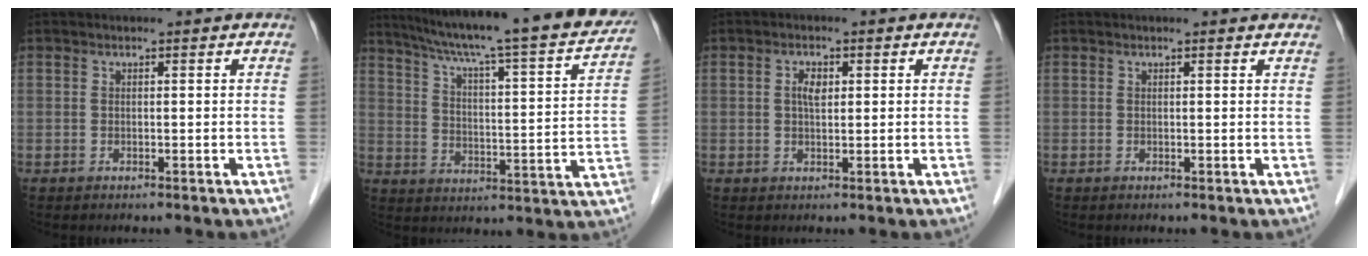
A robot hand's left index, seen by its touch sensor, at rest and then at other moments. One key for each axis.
{"total": 26.4, "fx": 22.7, "fy": 1.8, "fz": 13.3, "tx": -0.208, "ty": -0.031, "tz": 0.298}
{"total": 2.2, "fx": 0.6, "fy": 1.0, "fz": 1.8, "tx": -0.038, "ty": 0.005, "tz": 0.011}
{"total": 2.0, "fx": 1.9, "fy": 0.2, "fz": 0.5, "tx": -0.013, "ty": 0.001, "tz": 0.011}